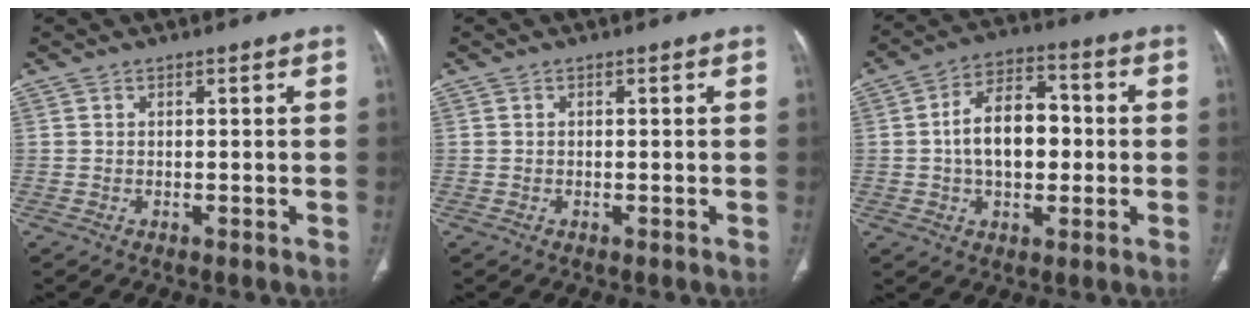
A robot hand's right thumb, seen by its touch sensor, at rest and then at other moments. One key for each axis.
{"total": 0.0}
{"total": 12.6, "fx": -0.2, "fy": 7.9, "fz": 9.8, "tx": -0.137, "ty": 0.027, "tz": -0.007}